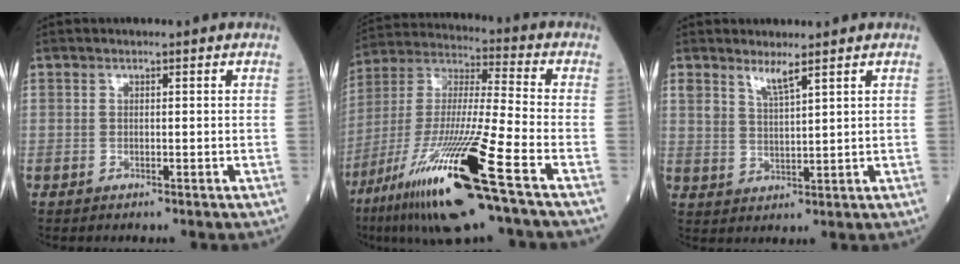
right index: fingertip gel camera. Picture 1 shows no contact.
{"total": 22.2, "force": [-11.5, 0.5, 19.0], "torque": [-0.379, -0.055, -0.214]}
{"total": 3.3, "force": [2.6, 0.2, 2.0], "torque": [-0.043, -0.008, 0.053]}